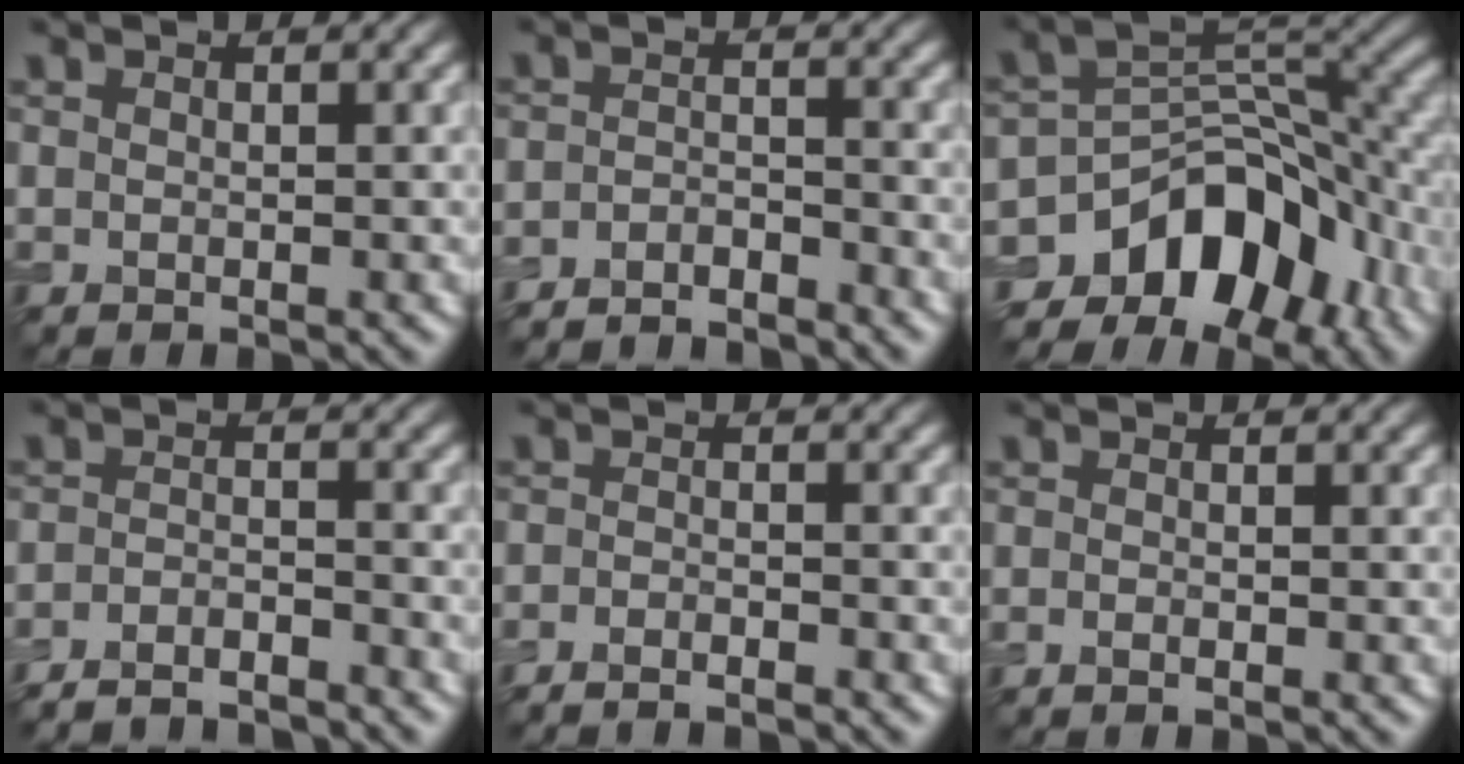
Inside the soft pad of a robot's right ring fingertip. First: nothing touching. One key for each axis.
{"total": 3.6, "fx": -3.5, "fy": 0.5, "fz": 0.8, "tx": -0.015, "ty": -0.004, "tz": -0.064}
{"total": 10.4, "fx": -6.1, "fy": 6.6, "fz": 5.4, "tx": -0.073, "ty": 0.001, "tz": -0.111}
{"total": 4.6, "fx": -4.3, "fy": 0.6, "fz": 1.3, "tx": -0.022, "ty": -0.004, "tz": -0.074}
{"total": 2.4, "fx": -2.1, "fy": 0.3, "fz": 1.1, "tx": -0.016, "ty": 0.002, "tz": -0.037}
{"total": 0.7, "fx": -0.4, "fy": 0.1, "fz": 0.5, "tx": -0.011, "ty": -0.003, "tz": -0.007}